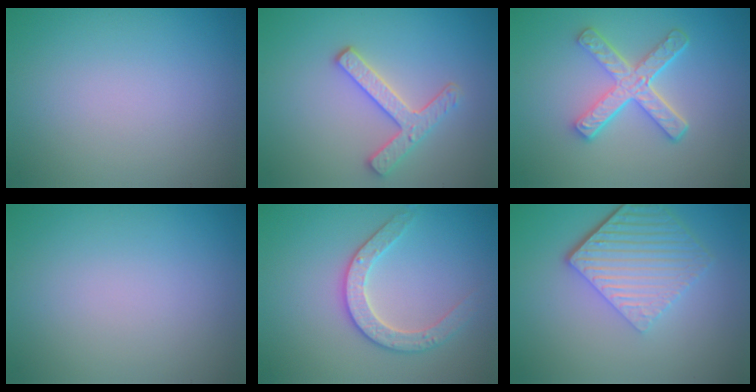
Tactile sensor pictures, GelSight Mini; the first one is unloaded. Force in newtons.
{"total": 3.1, "press": 2.8, "slide": 1.2}
{"total": 4.9, "press": 3.7, "slide": 3.2}
{"total": 0.0}
{"total": 2.9, "press": 2.9, "slide": 0.7}
{"total": 6.2, "press": 4.2, "slide": 4.6}